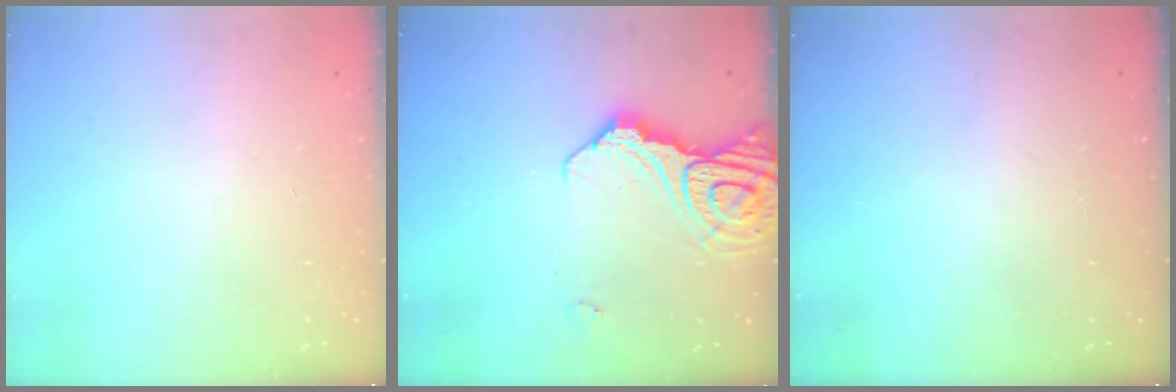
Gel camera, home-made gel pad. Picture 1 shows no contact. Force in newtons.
{"total": 14.4, "press": 14.3, "slide": 1.8}
{"total": 1.7, "press": 1.7, "slide": 0.1}